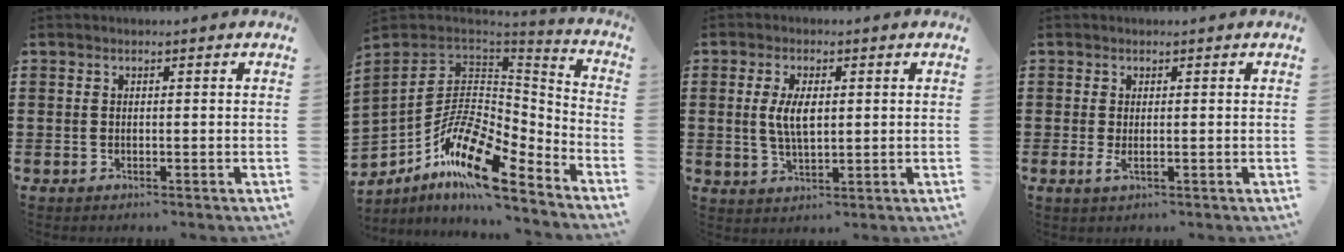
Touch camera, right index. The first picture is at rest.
{"total": 14.8, "force": [-8.1, 6.3, 10.7], "torque": [-0.213, 0.009, -0.156]}
{"total": 5.2, "force": [0.6, 2.3, 4.6], "torque": [-0.100, 0.005, 0.006]}
{"total": 1.5, "force": [0.0, 0.4, 1.5], "torque": [-0.028, -0.003, 0.001]}